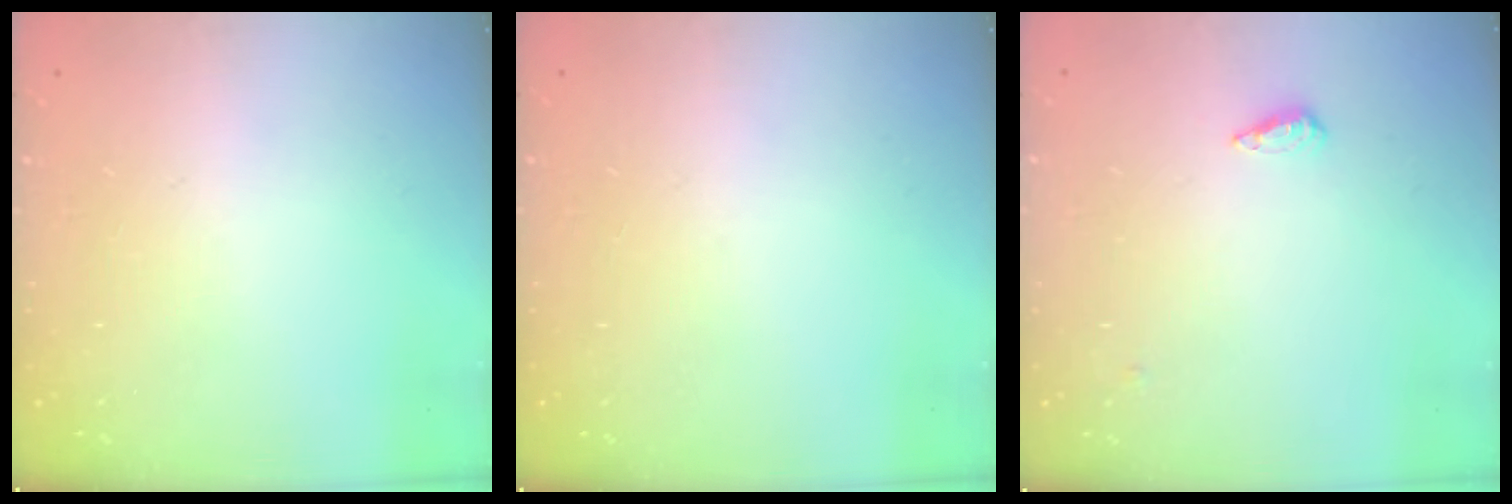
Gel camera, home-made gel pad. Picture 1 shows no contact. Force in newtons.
{"total": 0.0}
{"total": 3.2, "press": 3.1, "slide": 0.3}